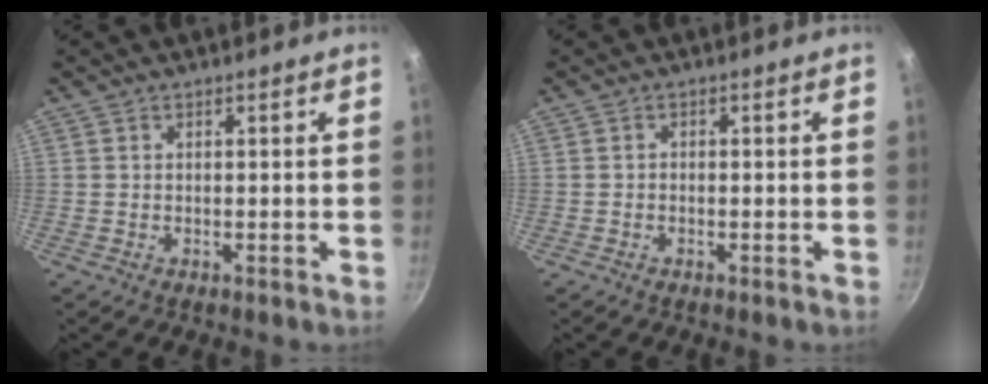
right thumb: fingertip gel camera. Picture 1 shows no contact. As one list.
[{"total": 0.7, "force": [-0.4, 0.5, 0.4], "torque": [-0.002, 0.002, -0.012]}]